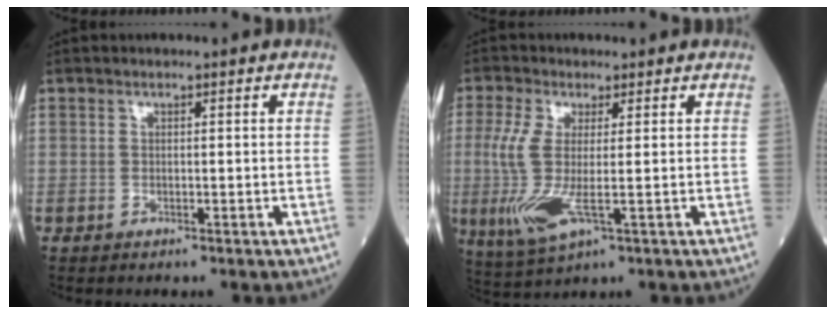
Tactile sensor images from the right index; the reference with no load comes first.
{"total": 8.1, "force": [-1.1, 1.7, 7.9], "torque": [-0.189, -0.022, -0.021]}